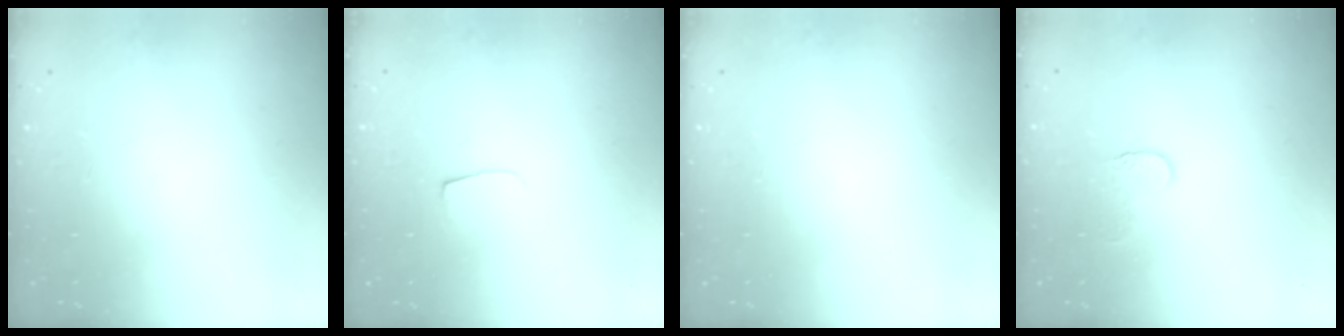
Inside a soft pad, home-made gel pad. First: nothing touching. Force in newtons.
{"total": 4.2, "press": 4.1, "slide": 0.5}
{"total": 0.0}
{"total": 4.6, "press": 4.6, "slide": 0.3}